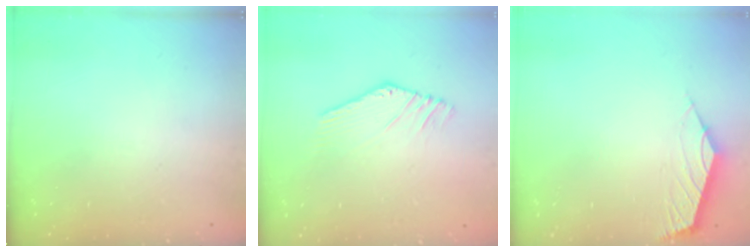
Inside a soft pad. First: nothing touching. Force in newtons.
{"total": 3.4, "press": 3.4, "slide": 0.0}
{"total": 2.6, "press": 2.5, "slide": 0.6}